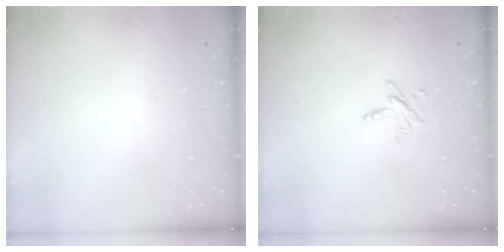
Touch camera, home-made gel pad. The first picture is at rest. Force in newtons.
{"total": 3.4, "press": 3.3, "slide": 0.3}